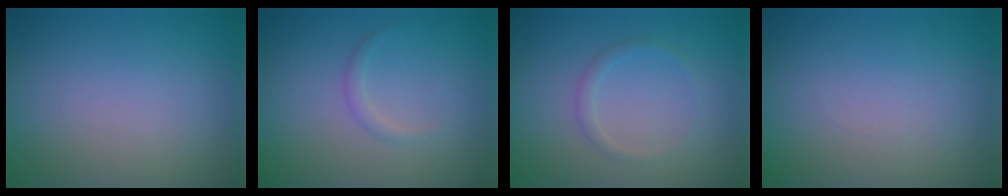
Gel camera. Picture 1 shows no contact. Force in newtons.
{"total": 0.8, "press": 0.8, "slide": 0.0}
{"total": 1.1, "press": 1.1, "slide": 0.0}
{"total": 0.0}